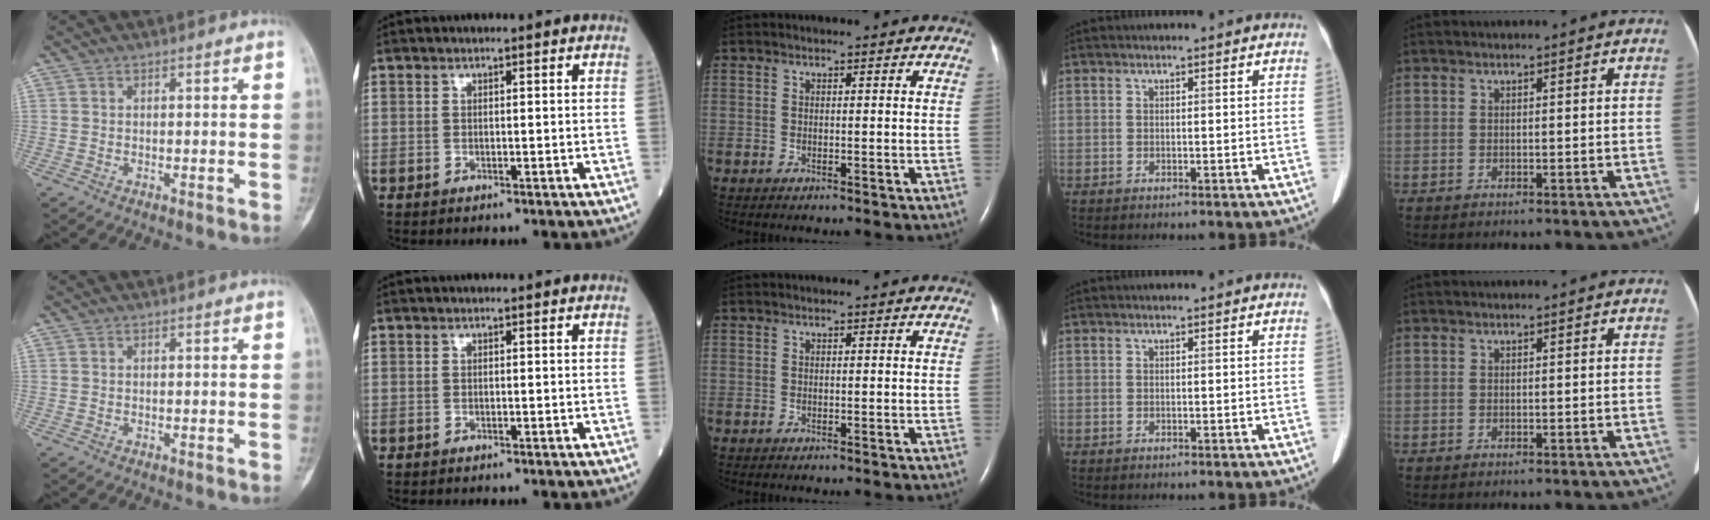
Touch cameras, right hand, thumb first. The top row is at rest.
{}